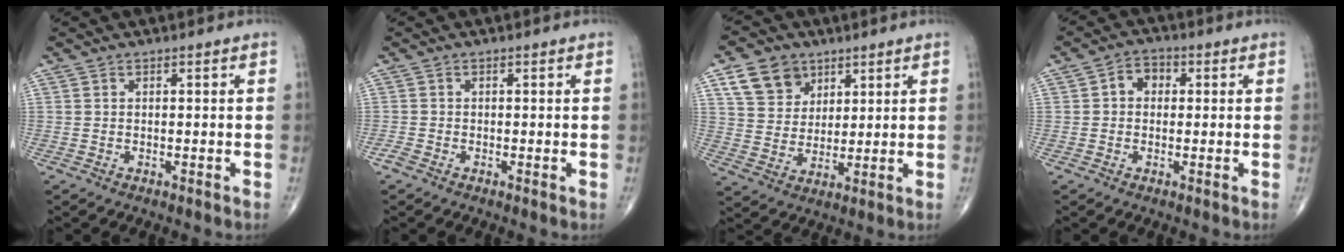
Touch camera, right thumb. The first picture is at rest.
{"total": 1.5, "force": [-0.8, 0.7, 1.1], "torque": [-0.026, -0.004, -0.023]}
{"total": 9.3, "force": [5.0, 7.0, 3.5], "torque": [-0.040, -0.020, 0.096]}
{"total": 4.0, "force": [0.5, 3.2, 2.3], "torque": [-0.017, 0.015, -0.001]}